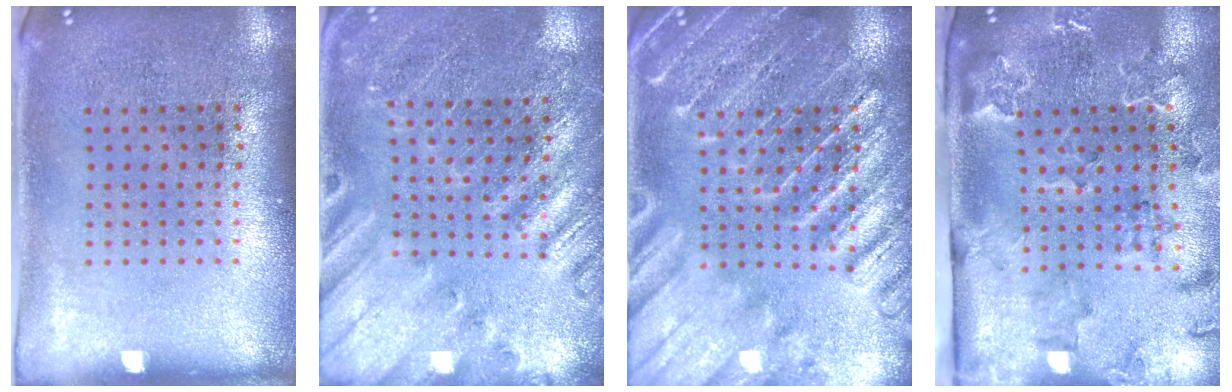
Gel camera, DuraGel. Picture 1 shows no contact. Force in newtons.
{"total": 2.3, "press": 2.3, "slide": 0.3}
{"total": 3.6, "press": 3.6, "slide": 0.4}
{"total": 2.3, "press": 2.3, "slide": 0.2}